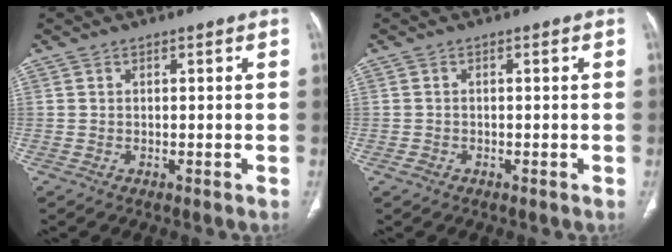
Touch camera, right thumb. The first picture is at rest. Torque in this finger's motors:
{"motor_torque": [0.22, 0.47, -0.16, -0.25, 0.09]}